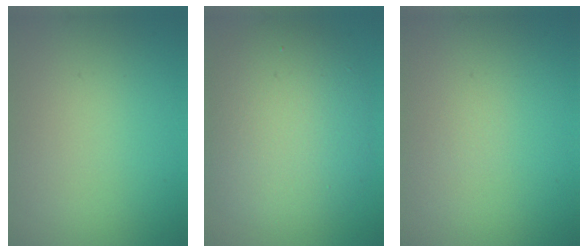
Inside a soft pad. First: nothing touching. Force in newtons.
{"total": 8.3, "press": 8.3, "slide": 0.8}
{"total": 0.0}